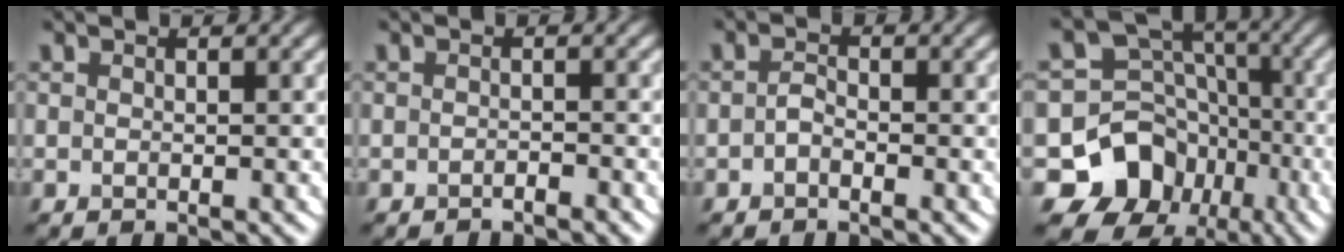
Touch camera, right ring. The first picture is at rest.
{"total": 0.8, "force": [-0.7, 0.1, 0.3], "torque": [-0.004, 0.002, -0.013]}
{"total": 1.1, "force": [-0.6, 0.6, 0.8], "torque": [-0.017, 0.003, -0.015]}
{"total": 11.1, "force": [-5.5, 9.1, 3.1], "torque": [-0.060, 0.012, -0.105]}